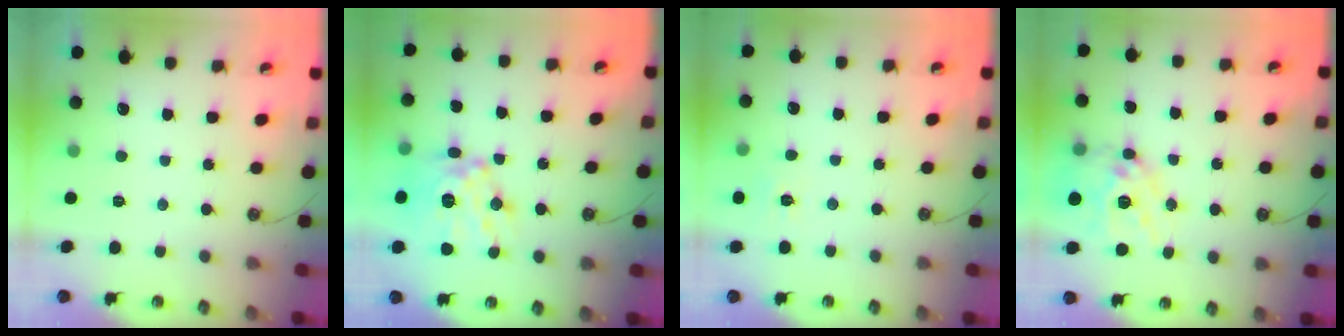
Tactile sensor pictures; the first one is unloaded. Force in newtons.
{"total": 16.4, "press": 16.3, "slide": 1.8}
{"total": 4.6, "press": 4.6, "slide": 0.3}
{"total": 17.8, "press": 17.7, "slide": 1.7}